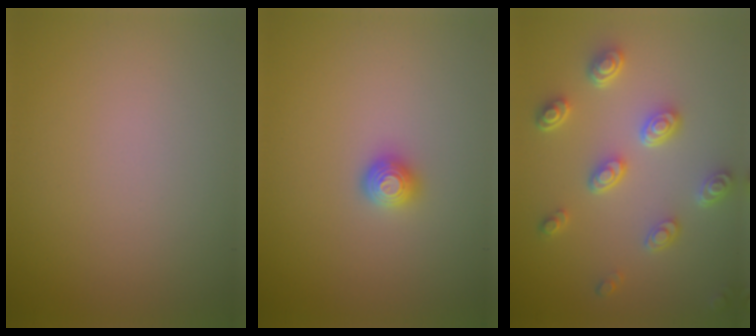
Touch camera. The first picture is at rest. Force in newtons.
{"total": 1.4, "press": 1.2, "slide": 0.6}
{"total": 4.5, "press": 3.5, "slide": 2.8}